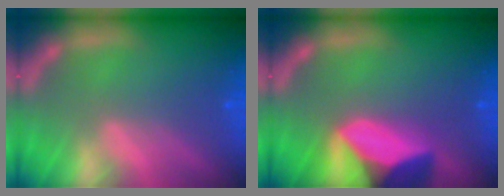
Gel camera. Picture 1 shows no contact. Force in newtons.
{"total": 10.0}